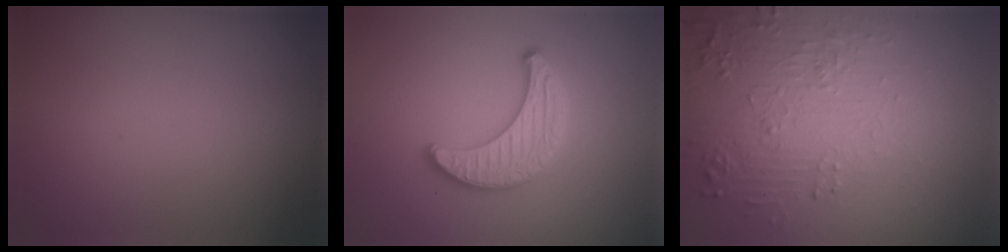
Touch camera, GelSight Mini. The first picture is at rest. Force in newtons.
{"total": 2.7, "press": 2.7, "slide": 0.1}
{"total": 5.7, "press": 3.8, "slide": 4.2}